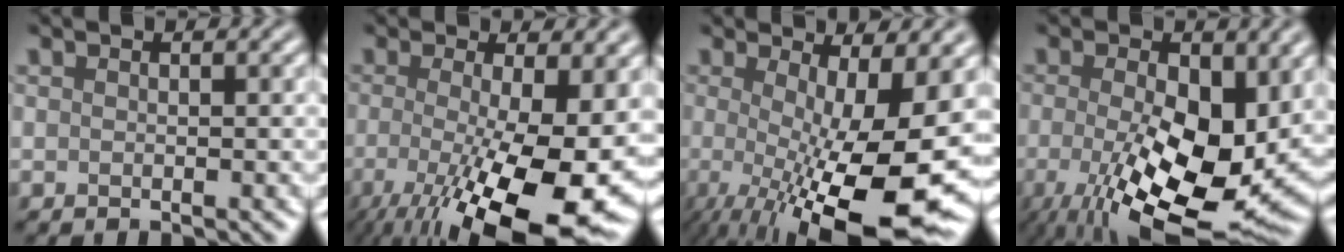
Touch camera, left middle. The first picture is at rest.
{"total": 14.5, "force": [-3.7, 4.1, 13.4], "torque": [-0.180, -0.021, -0.044]}
{"total": 13.6, "force": [-2.6, 3.8, 12.8], "torque": [-0.182, -0.019, -0.027]}
{"total": 13.3, "force": [-2.3, 5.5, 11.8], "torque": [-0.199, -0.017, -0.027]}